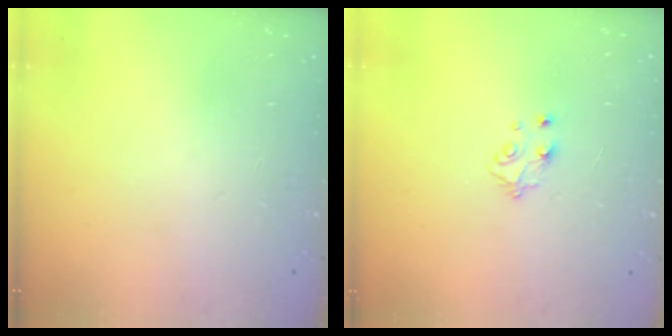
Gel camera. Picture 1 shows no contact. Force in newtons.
{"total": 5.4, "press": 5.4, "slide": 0.4}